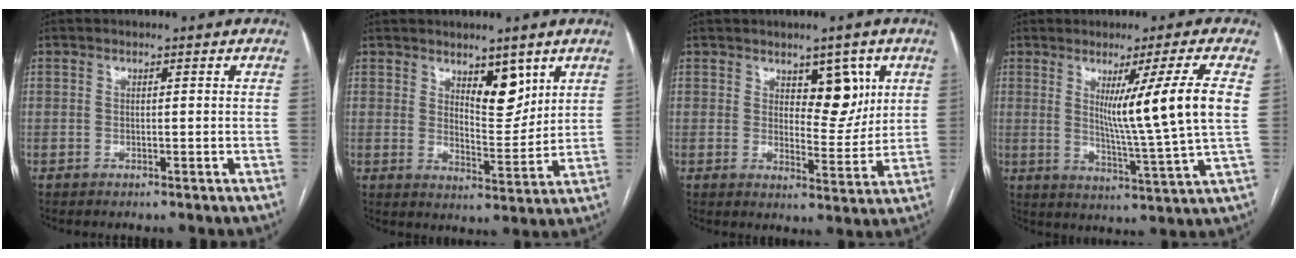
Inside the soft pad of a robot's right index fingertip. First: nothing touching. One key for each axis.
{"total": 6.5, "fx": 3.8, "fy": 2.6, "fz": 4.5, "tx": -0.069, "ty": -0.011, "tz": 0.064}
{"total": 6.8, "fx": 3.1, "fy": 3.2, "fz": 5.1, "tx": -0.065, "ty": 0.001, "tz": 0.050}
{"total": 11.7, "fx": 2.8, "fy": -2.7, "fz": 11.1, "tx": -0.169, "ty": -0.027, "tz": 0.051}